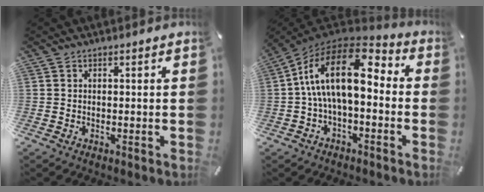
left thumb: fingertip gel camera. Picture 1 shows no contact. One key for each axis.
{"total": 17.7, "fx": 2.7, "fy": 8.9, "fz": 15.0, "tx": -0.299, "ty": -0.003, "tz": 0.045}